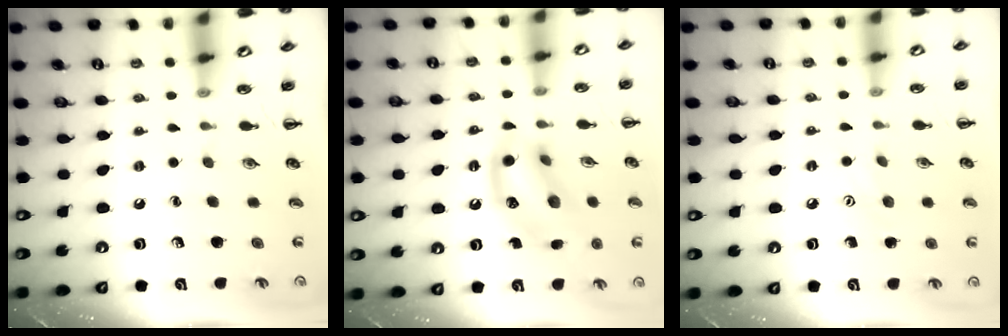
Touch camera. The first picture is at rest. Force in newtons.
{"total": 13.6, "press": 13.3, "slide": 3.2}
{"total": 5.3, "press": 5.1, "slide": 1.3}